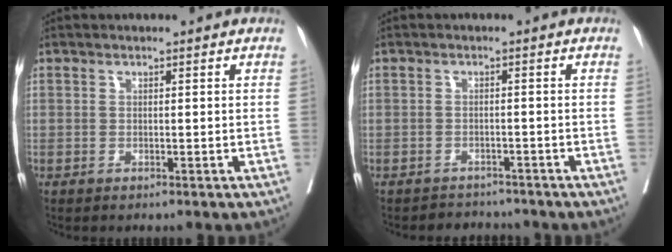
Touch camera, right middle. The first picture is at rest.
{"total": 3.1, "force": [-2.9, 0.7, -0.8], "torque": [0.017, -0.001, -0.048]}